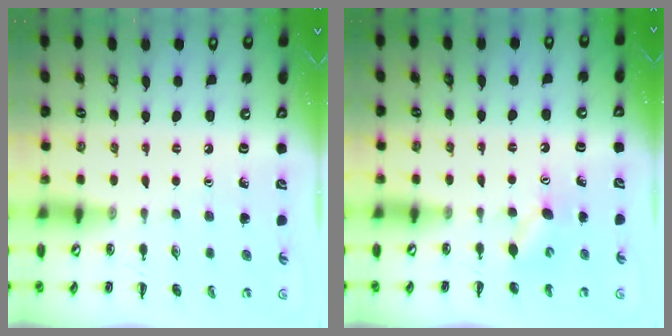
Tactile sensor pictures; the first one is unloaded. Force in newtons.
{"total": 4.7, "press": 4.6, "slide": 1.1}